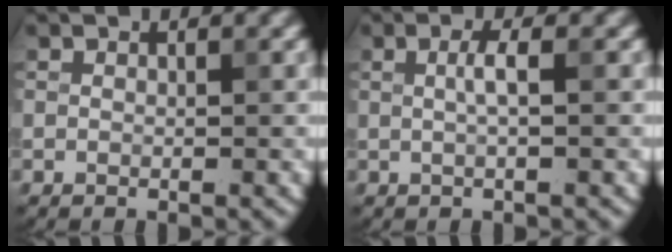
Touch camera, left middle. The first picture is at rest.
{"total": 1.2, "force": [0.1, -0.1, 1.2], "torque": [-0.026, 0.007, 0.005]}